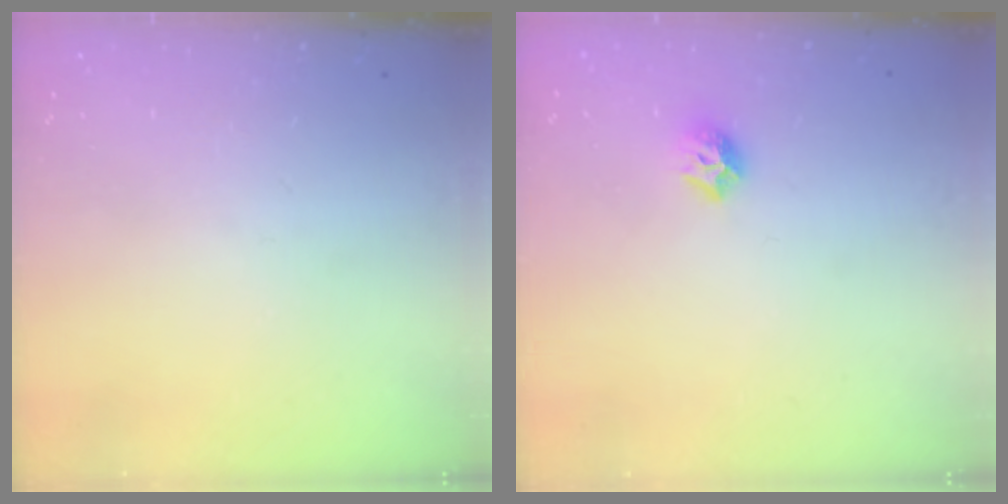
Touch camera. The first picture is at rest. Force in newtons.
{"total": 7.6, "press": 7.6, "slide": 0.7}